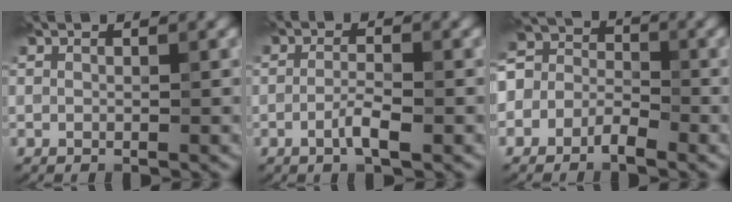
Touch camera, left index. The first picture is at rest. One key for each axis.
{"total": 2.3, "fx": -1.0, "fy": 0.5, "fz": 2.0, "tx": -0.039, "ty": 0.003, "tz": -0.023}
{"total": 3.7, "fx": -1.7, "fy": 2.8, "fz": 1.8, "tx": -0.030, "ty": 0.004, "tz": -0.051}